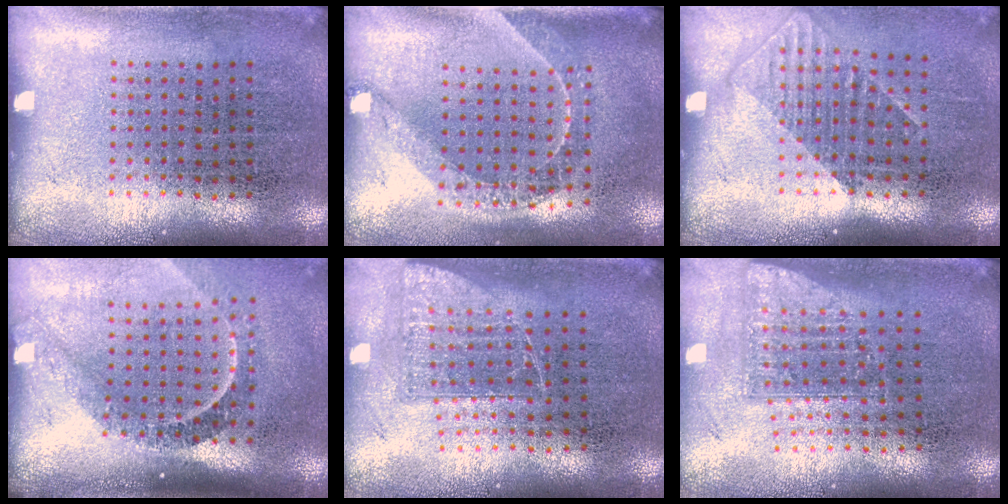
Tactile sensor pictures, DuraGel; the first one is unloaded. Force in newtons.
{"total": 1.6, "press": 1.3, "slide": 0.9}
{"total": 1.3, "press": 0.9, "slide": 0.9}
{"total": 2.3, "press": 1.6, "slide": 1.7}
{"total": 1.1, "press": 0.9, "slide": 0.6}
{"total": 1.6, "press": 1.2, "slide": 1.1}